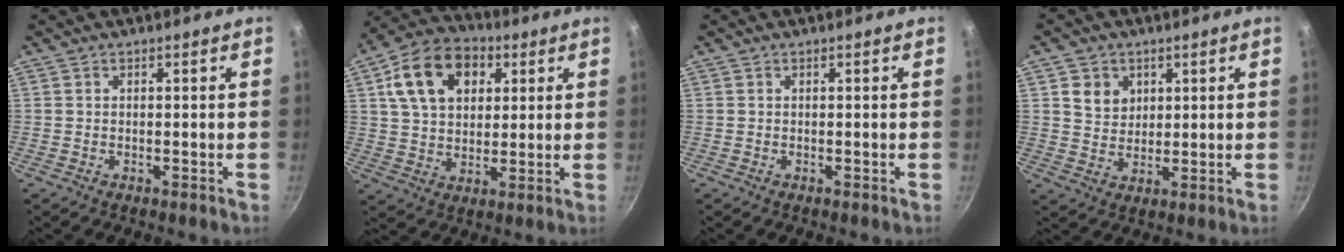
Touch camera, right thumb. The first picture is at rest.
{"total": 15.9, "force": [5.6, 11.1, 10.0], "torque": [-0.150, 0.007, 0.084]}
{"total": 0.0}
{"total": 5.7, "force": [2.0, 4.8, 2.2], "torque": [-0.013, -0.006, 0.039]}